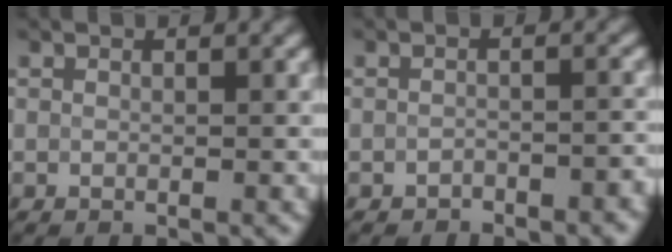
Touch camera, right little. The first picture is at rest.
{"total": 1.8, "force": [-1.4, 0.8, 0.7], "torque": [-0.012, 0.004, -0.023]}